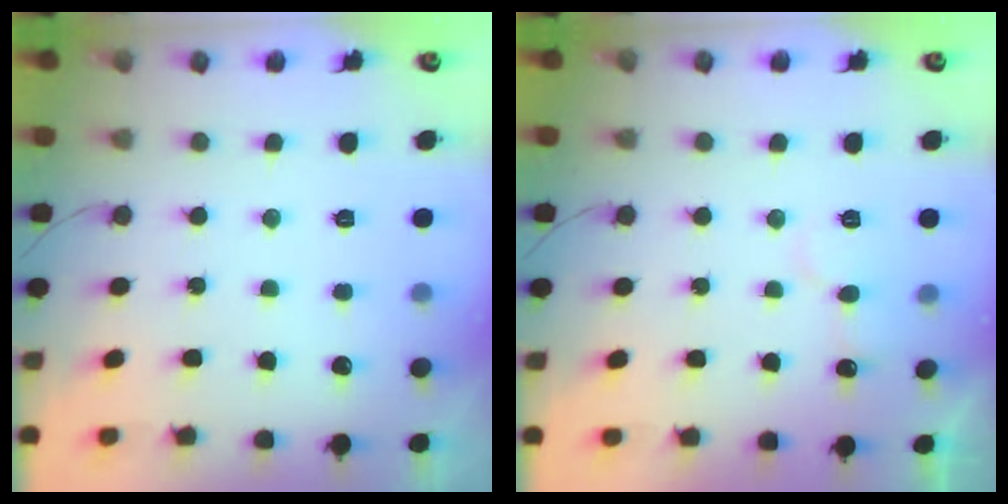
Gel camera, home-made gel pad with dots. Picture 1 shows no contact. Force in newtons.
{"total": 6.5, "press": 6.5, "slide": 0.4}